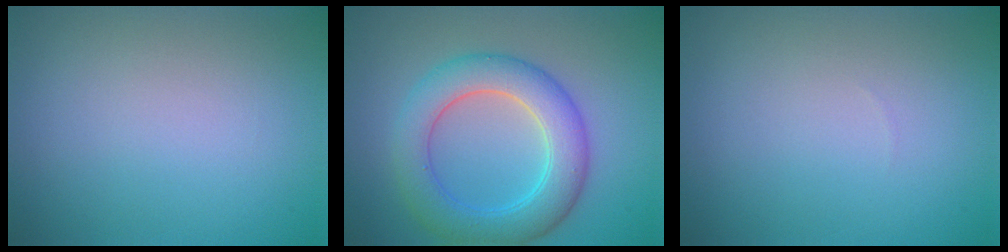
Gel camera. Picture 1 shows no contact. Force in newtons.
{"total": 6.0, "press": 6.0, "slide": 0.1}
{"total": 0.0}